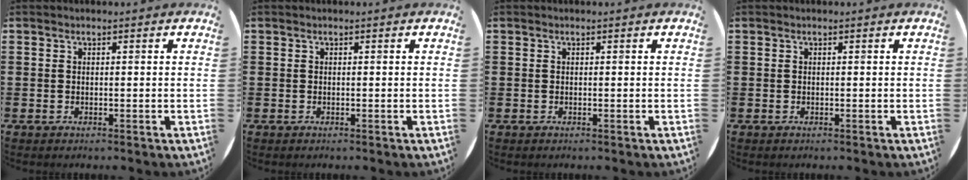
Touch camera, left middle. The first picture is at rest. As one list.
[{"total": 0.0}, {"total": 0.0}, {"total": 0.0}]